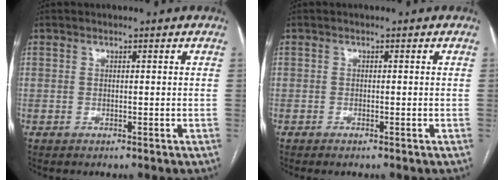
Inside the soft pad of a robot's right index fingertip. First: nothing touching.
{"total": 0.7, "force": [-0.6, 0.1, 0.4], "torque": [-0.011, -0.001, -0.008]}